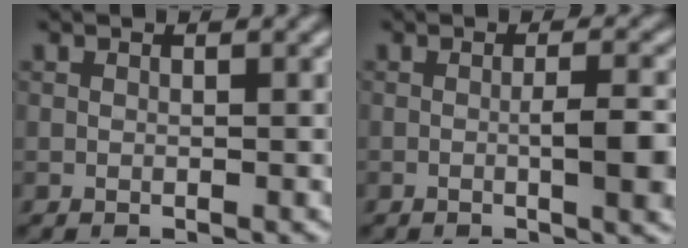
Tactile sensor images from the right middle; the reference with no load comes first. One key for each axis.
{"total": 3.8, "fx": -0.6, "fy": 0.8, "fz": 3.7, "tx": -0.057, "ty": -0.001, "tz": -0.008}